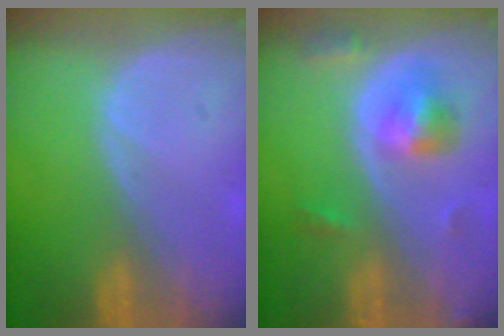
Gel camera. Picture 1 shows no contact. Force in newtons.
{"total": 5.6, "press": 5.2, "slide": 2.0}